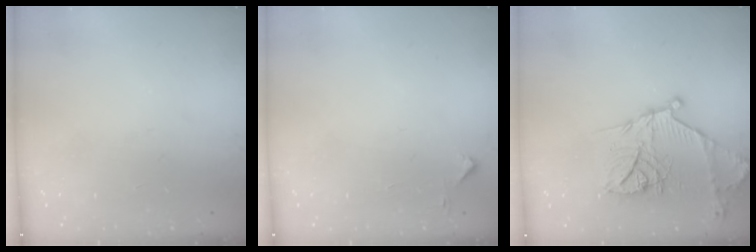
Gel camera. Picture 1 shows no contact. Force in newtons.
{"total": 3.1, "press": 3.0, "slide": 0.3}
{"total": 19.6, "press": 19.6, "slide": 1.5}